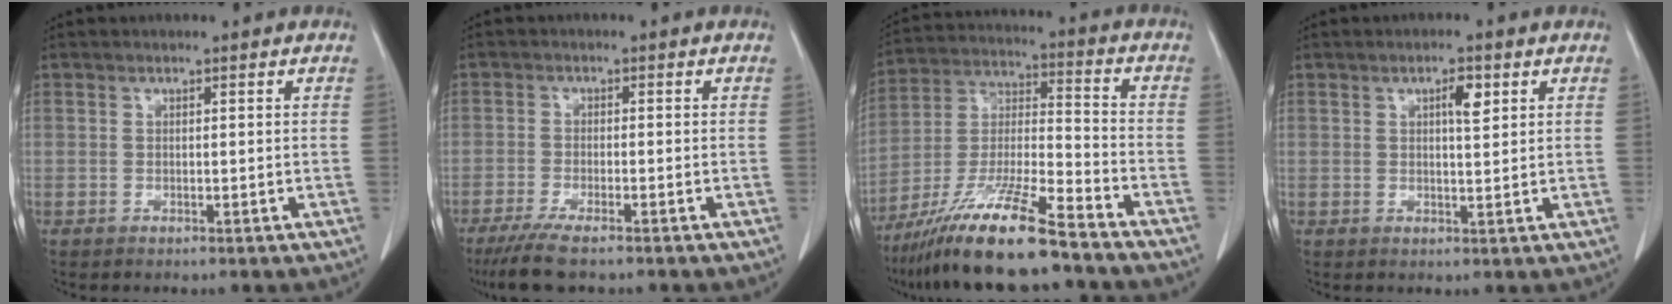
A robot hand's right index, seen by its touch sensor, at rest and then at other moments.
{"total": 6.7, "force": [-5.1, 0.8, 4.3], "torque": [-0.075, -0.016, -0.081]}
{"total": 16.2, "force": [-12.3, 0.6, 10.5], "torque": [-0.217, -0.028, -0.226]}
{"total": 3.0, "force": [1.2, 0.7, 2.6], "torque": [-0.044, -0.001, 0.019]}